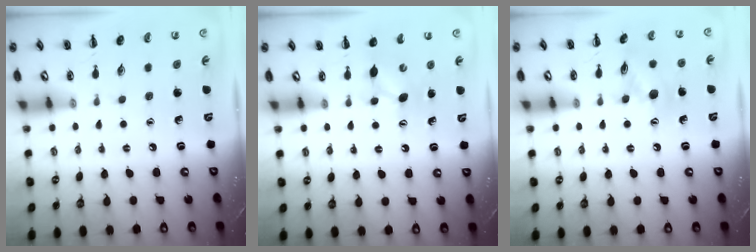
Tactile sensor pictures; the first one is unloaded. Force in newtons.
{"total": 4.8, "press": 4.7, "slide": 1.3}
{"total": 11.1, "press": 11.1, "slide": 1.0}